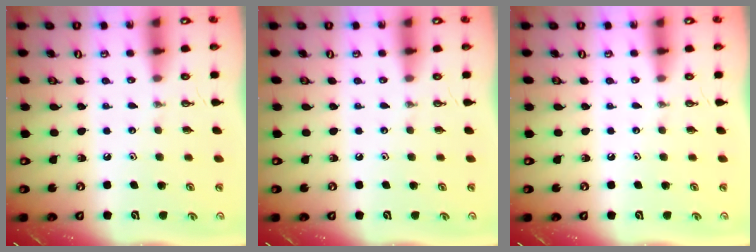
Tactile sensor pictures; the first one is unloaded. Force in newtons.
{"total": 0.0}
{"total": 0.0}